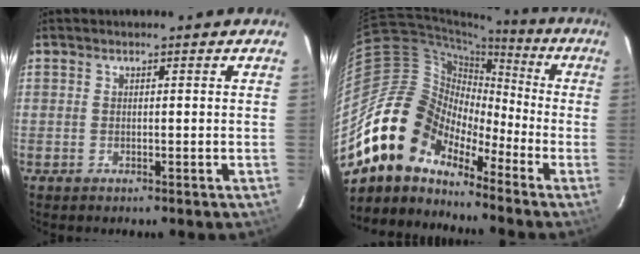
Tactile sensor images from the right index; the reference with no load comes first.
{"total": 15.1, "force": [-11.7, 8.1, 5.1], "torque": [-0.101, 0.024, -0.233]}